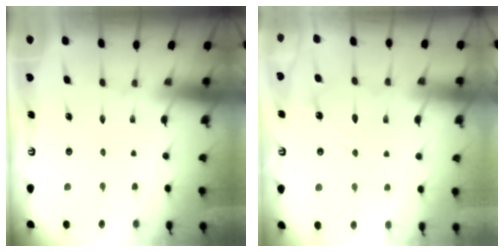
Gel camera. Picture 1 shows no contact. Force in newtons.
{"total": 10.4, "press": 10.3, "slide": 0.9}